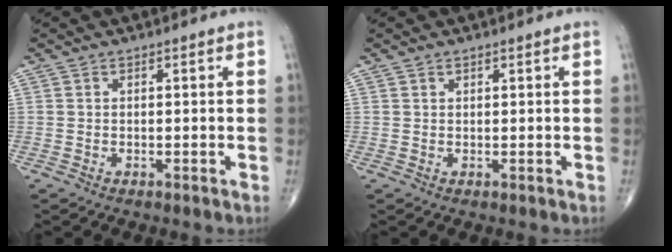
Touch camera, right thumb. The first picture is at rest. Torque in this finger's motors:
{"motor_torque": [-0.53, -0.12, -0.10, 0.20, 0.04]}